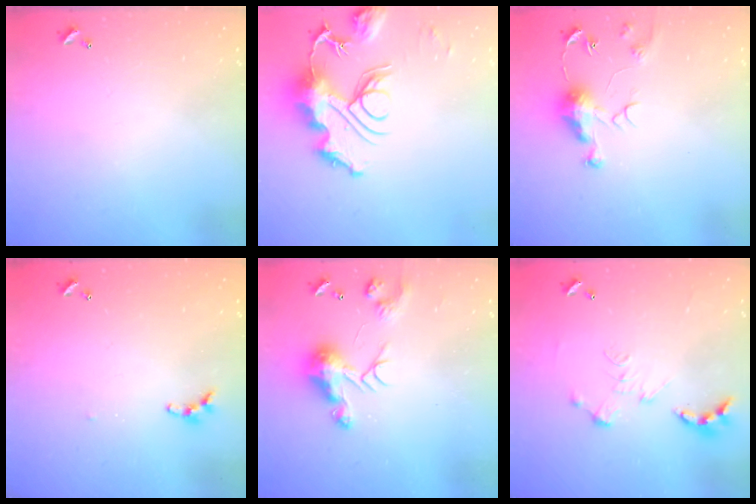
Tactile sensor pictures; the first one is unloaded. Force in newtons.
{"total": 13.9, "press": 13.8, "slide": 1.5}
{"total": 7.0, "press": 7.0, "slide": 0.7}
{"total": 5.5, "press": 5.5, "slide": 0.6}
{"total": 8.7, "press": 8.6, "slide": 0.2}
{"total": 0.0}